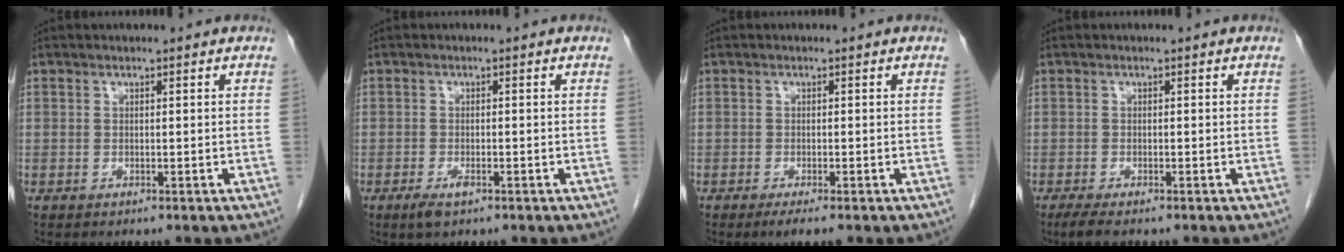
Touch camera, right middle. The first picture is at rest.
{"total": 2.1, "force": [-1.2, 0.6, 1.6], "torque": [-0.032, -0.002, -0.020]}
{"total": 2.2, "force": [-1.5, 0.3, 1.6], "torque": [-0.024, -0.006, -0.024]}
{"total": 2.8, "force": [-2.1, 0.5, 1.8], "torque": [-0.034, -0.009, -0.033]}